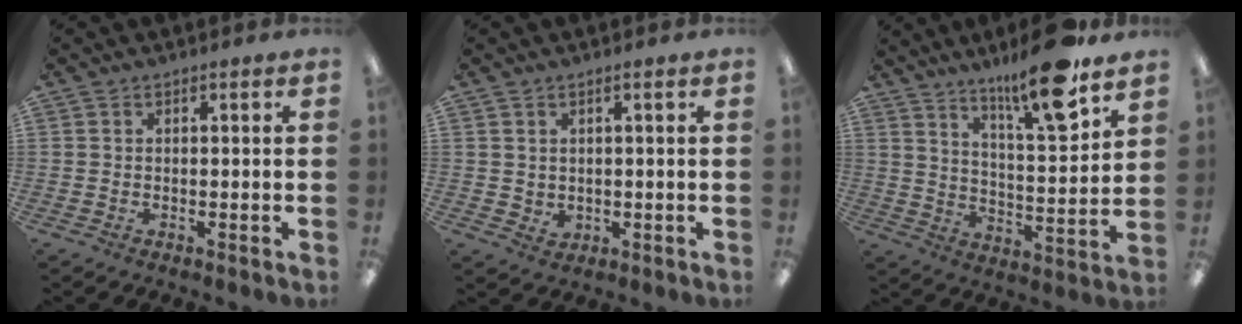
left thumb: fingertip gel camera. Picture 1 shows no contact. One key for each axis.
{"total": 2.3, "fx": 1.5, "fy": 1.6, "fz": 0.6, "tx": -0.015, "ty": -0.003, "tz": 0.027}
{"total": 15.7, "fx": 12.1, "fy": 2.7, "fz": 9.7, "tx": -0.154, "ty": -0.075, "tz": 0.194}